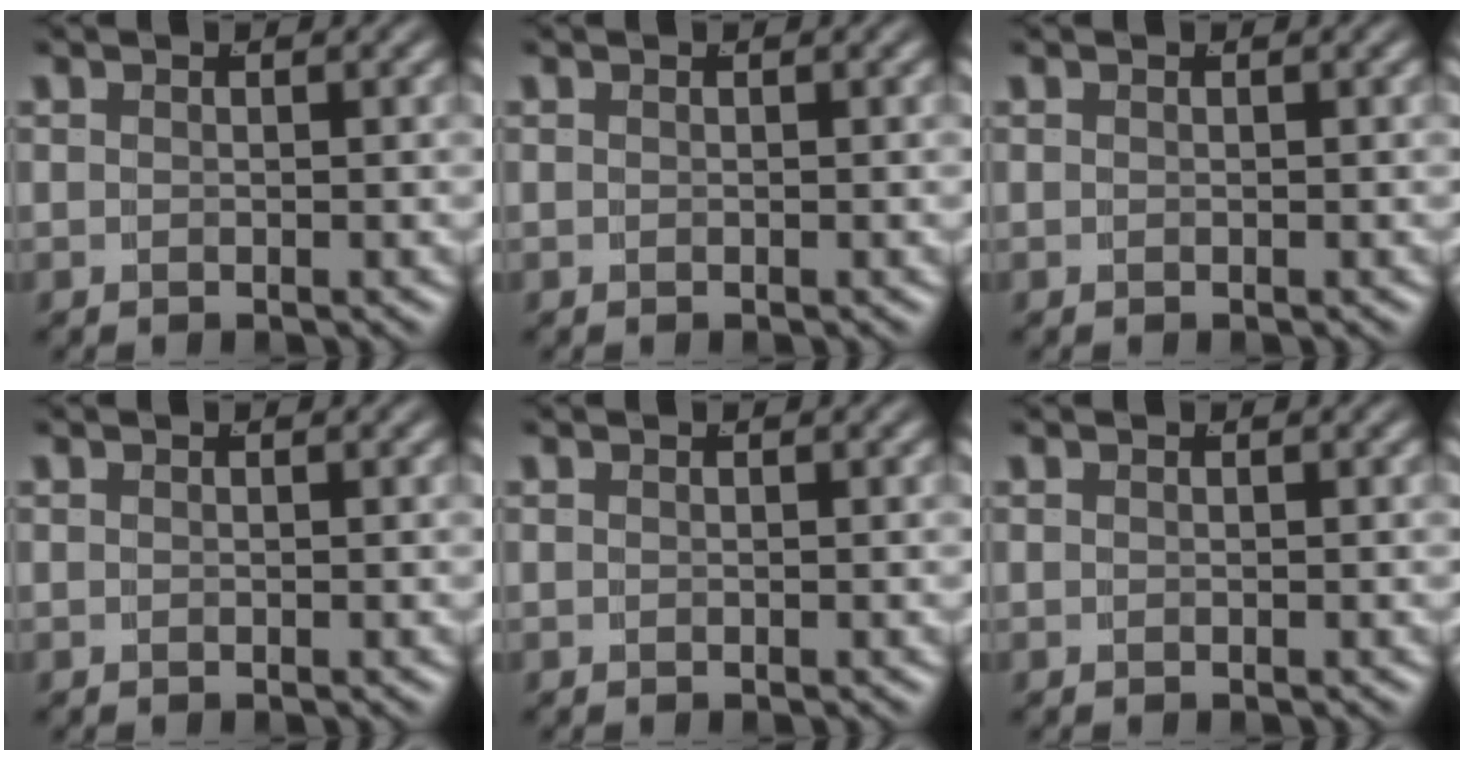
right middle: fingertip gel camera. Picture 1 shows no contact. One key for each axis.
{"total": 0.0}
{"total": 0.0}
{"total": 0.0}
{"total": 0.0}
{"total": 0.0}